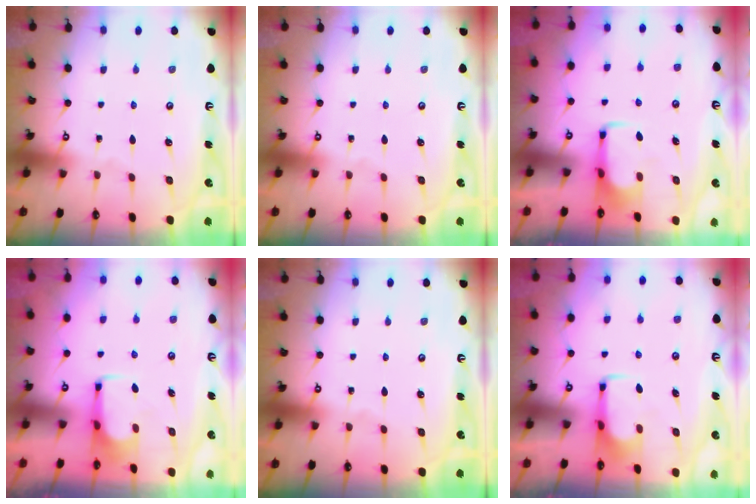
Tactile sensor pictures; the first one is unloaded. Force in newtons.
{"total": 0.0}
{"total": 2.1, "press": 2.1, "slide": 0.4}
{"total": 0.0}
{"total": 0.0}
{"total": 2.0, "press": 2.0, "slide": 0.2}